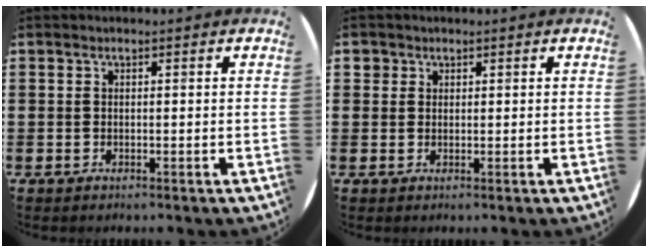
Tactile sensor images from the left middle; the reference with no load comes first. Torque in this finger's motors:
{"motor_torque": [0.33, -0.27, -0.02, 0.00]}